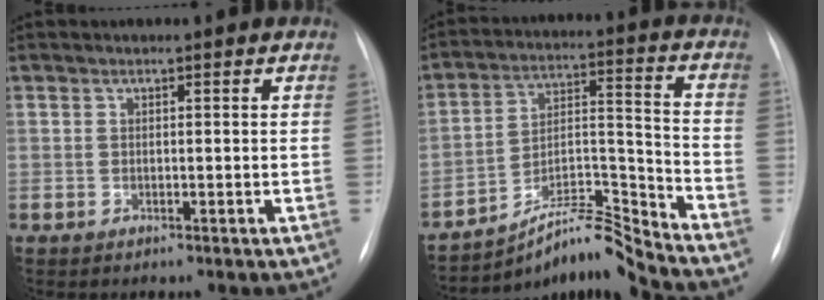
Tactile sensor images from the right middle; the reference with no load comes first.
{"total": 10.1, "force": [-9.7, -1.3, 2.5], "torque": [-0.042, 0.044, -0.168]}